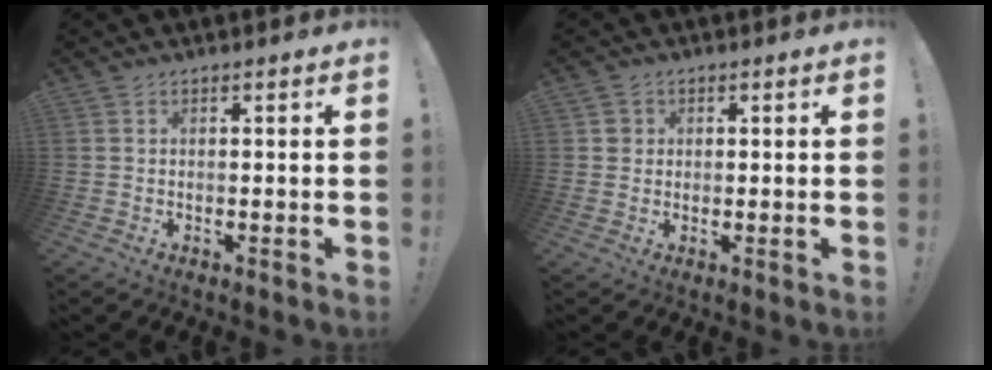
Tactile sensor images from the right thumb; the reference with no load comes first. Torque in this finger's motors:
{"motor_torque": [0.16, 0.16, 0.11, -0.19, 0.00]}